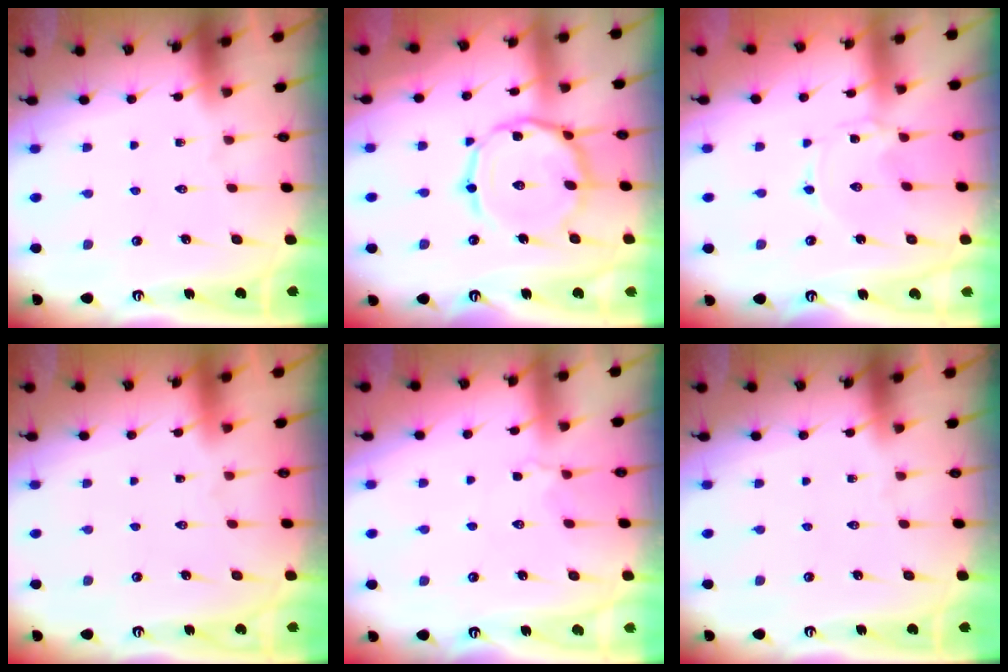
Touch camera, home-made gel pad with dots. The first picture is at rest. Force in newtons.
{"total": 13.4, "press": 13.4, "slide": 0.9}
{"total": 0.0}
{"total": 1.6, "press": 1.6, "slide": 0.1}
{"total": 1.3, "press": 1.2, "slide": 0.5}
{"total": 0.0}